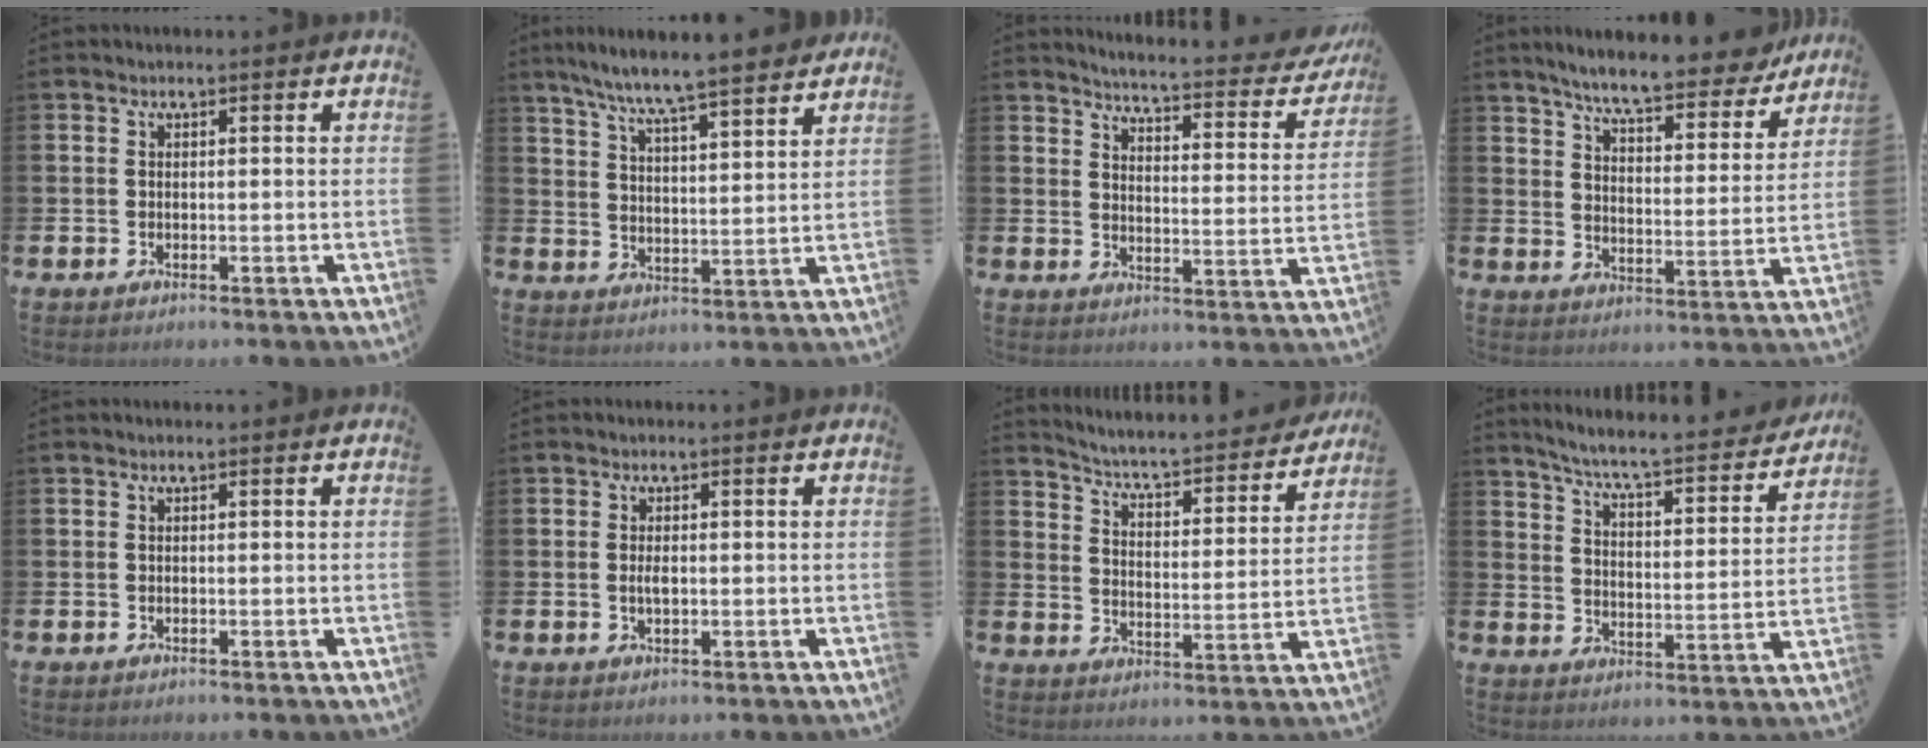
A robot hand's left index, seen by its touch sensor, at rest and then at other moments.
{"total": 8.1, "force": [7.6, -0.1, 2.6], "torque": [-0.078, -0.048, 0.135]}
{"total": 4.2, "force": [4.0, 0.3, 1.1], "torque": [-0.037, -0.042, 0.059]}
{"total": 7.7, "force": [7.1, 0.9, 2.9], "torque": [-0.071, -0.047, 0.119]}
{"total": 0.0}
{"total": 1.5, "force": [0.0, 0.6, 1.4], "torque": [-0.025, 0.002, -0.002]}
{"total": 5.0, "force": [4.8, 0.5, 1.5], "torque": [-0.056, -0.043, 0.072]}
{"total": 6.2, "force": [5.6, 0.4, 2.5], "torque": [-0.076, -0.047, 0.088]}